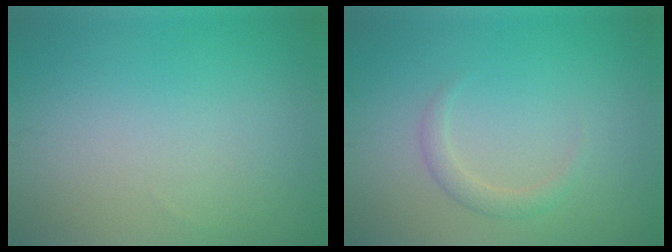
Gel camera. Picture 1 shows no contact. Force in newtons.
{"total": 1.6, "press": 1.6, "slide": 0.1}